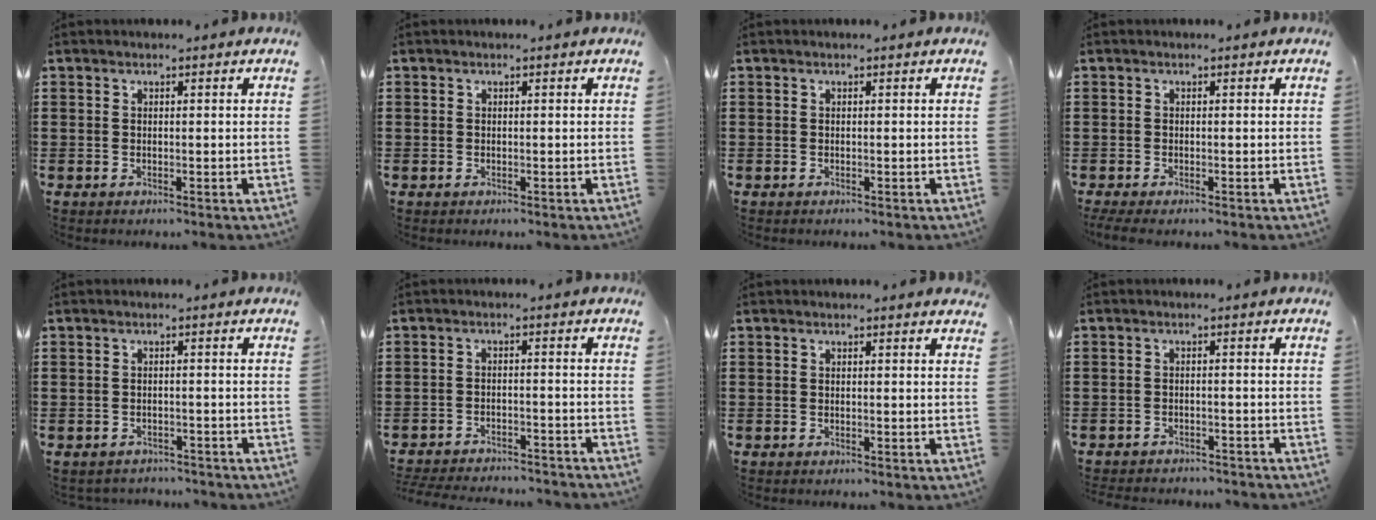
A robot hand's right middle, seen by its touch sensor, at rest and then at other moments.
{"total": 0.5, "force": [-0.1, 0.5, 0.0], "torque": [0.000, 0.006, -0.004]}
{"total": 0.0}
{"total": 0.7, "force": [-0.6, 0.1, 0.3], "torque": [-0.006, -0.005, -0.010]}
{"total": 1.5, "force": [-1.4, 0.3, -0.1], "torque": [-0.004, 0.001, -0.032]}
{"total": 3.5, "force": [-3.5, 0.2, 0.3], "torque": [-0.015, 0.000, -0.076]}
{"total": 0.0}
{"total": 2.0, "force": [-2.0, 0.2, 0.0], "torque": [-0.006, 0.000, -0.043]}